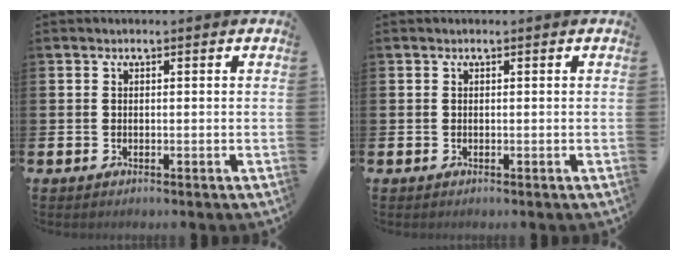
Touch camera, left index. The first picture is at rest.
{"total": 0.0}